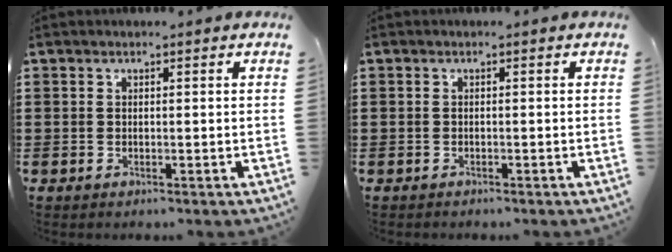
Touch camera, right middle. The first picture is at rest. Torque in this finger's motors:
{"motor_torque": [0.04, 0.11, -0.18, -0.08]}